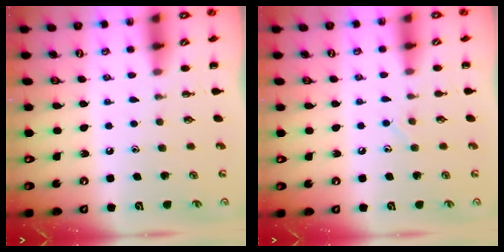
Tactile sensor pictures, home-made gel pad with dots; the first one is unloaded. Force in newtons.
{"total": 5.1, "press": 4.9, "slide": 1.4}